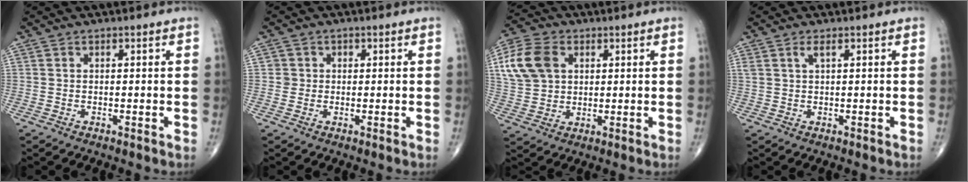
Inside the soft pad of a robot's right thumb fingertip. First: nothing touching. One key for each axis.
{"total": 1.8, "fx": 0.1, "fy": 1.8, "fz": 0.0, "tx": 0.015, "ty": 0.006, "tz": -0.002}
{"total": 11.4, "fx": 3.4, "fy": 8.2, "fz": 7.1, "tx": -0.135, "ty": 0.005, "tz": 0.065}
{"total": 1.5, "fx": 0.8, "fy": 0.4, "fz": 1.2, "tx": -0.031, "ty": 0.005, "tz": 0.021}